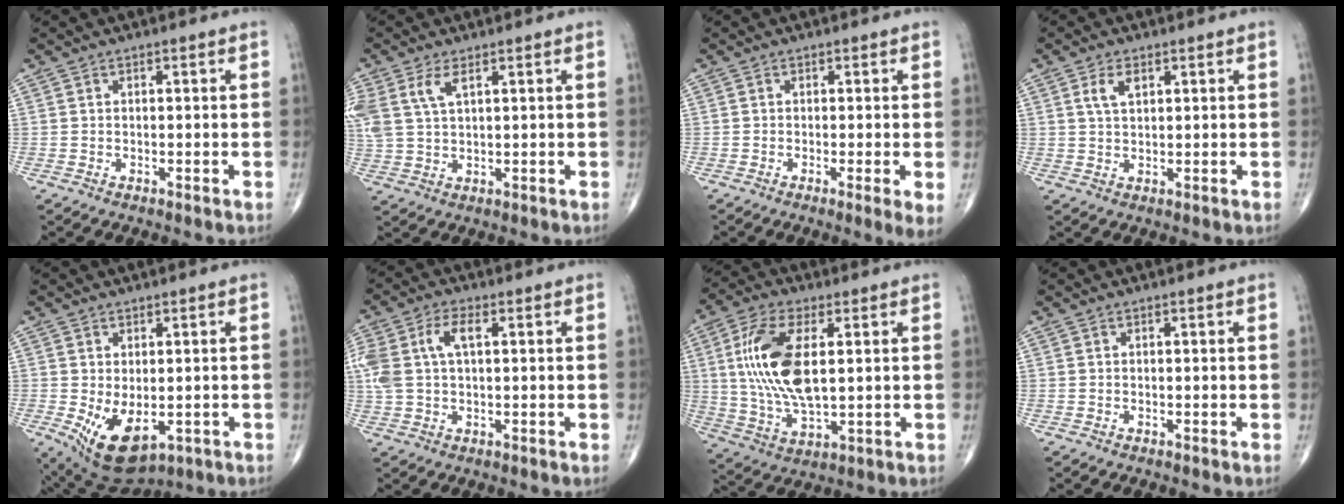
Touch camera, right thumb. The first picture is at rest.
{"total": 6.9, "force": [3.1, 3.2, 5.3], "torque": [-0.133, 0.004, 0.069]}
{"total": 3.1, "force": [-0.6, 0.2, 3.1], "torque": [-0.054, -0.012, -0.013]}
{"total": 3.5, "force": [1.5, 1.8, 2.6], "torque": [-0.049, -0.001, 0.031]}
{"total": 9.9, "force": [-2.3, 5.5, 7.9], "torque": [-0.122, -0.009, -0.015]}
{"total": 9.6, "force": [2.2, 5.1, 7.8], "torque": [-0.196, 0.023, 0.047]}
{"total": 15.5, "force": [2.6, 7.0, 13.6], "torque": [-0.276, -0.008, 0.054]}
{"total": 0.0}